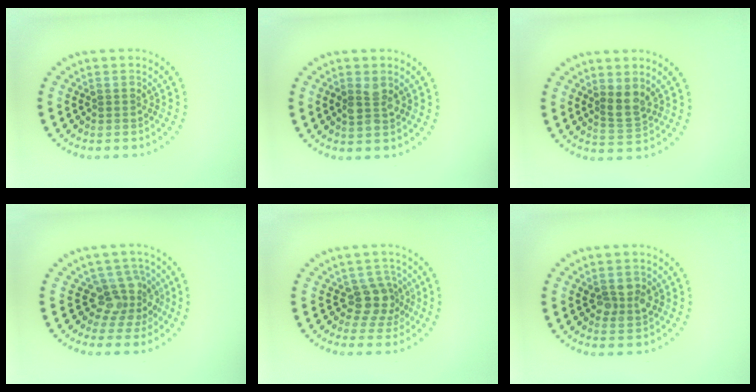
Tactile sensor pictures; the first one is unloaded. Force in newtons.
{"total": 2.1, "press": 2.0, "slide": 0.2}
{"total": 2.4, "press": 2.0, "slide": 1.2}
{"total": 3.3, "press": 2.5, "slide": 2.1}
{"total": 2.9, "press": 2.3, "slide": 1.8}
{"total": 2.6, "press": 2.5, "slide": 0.6}